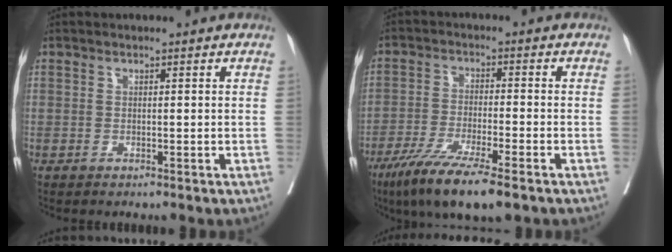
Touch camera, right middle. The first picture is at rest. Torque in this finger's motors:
{"motor_torque": [1.17, -0.97, 0.22, 0.16]}